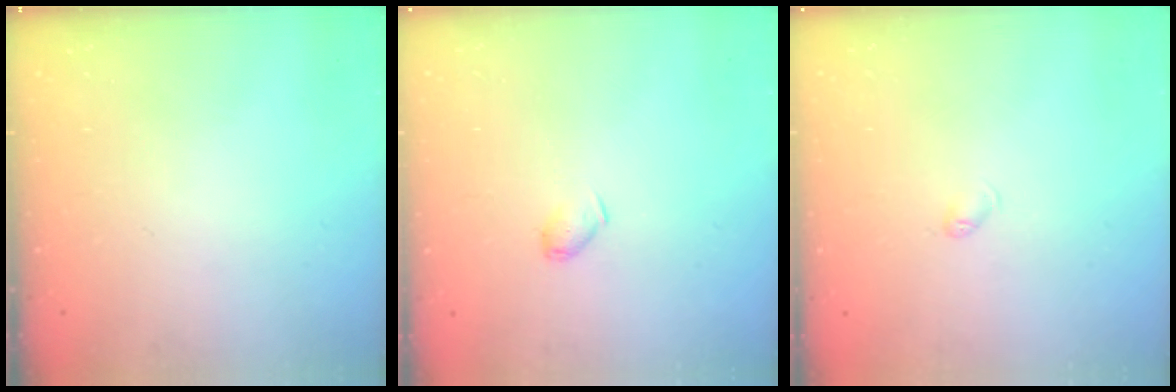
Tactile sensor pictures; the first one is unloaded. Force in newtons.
{"total": 4.7, "press": 4.6, "slide": 0.8}
{"total": 2.6, "press": 2.6, "slide": 0.4}